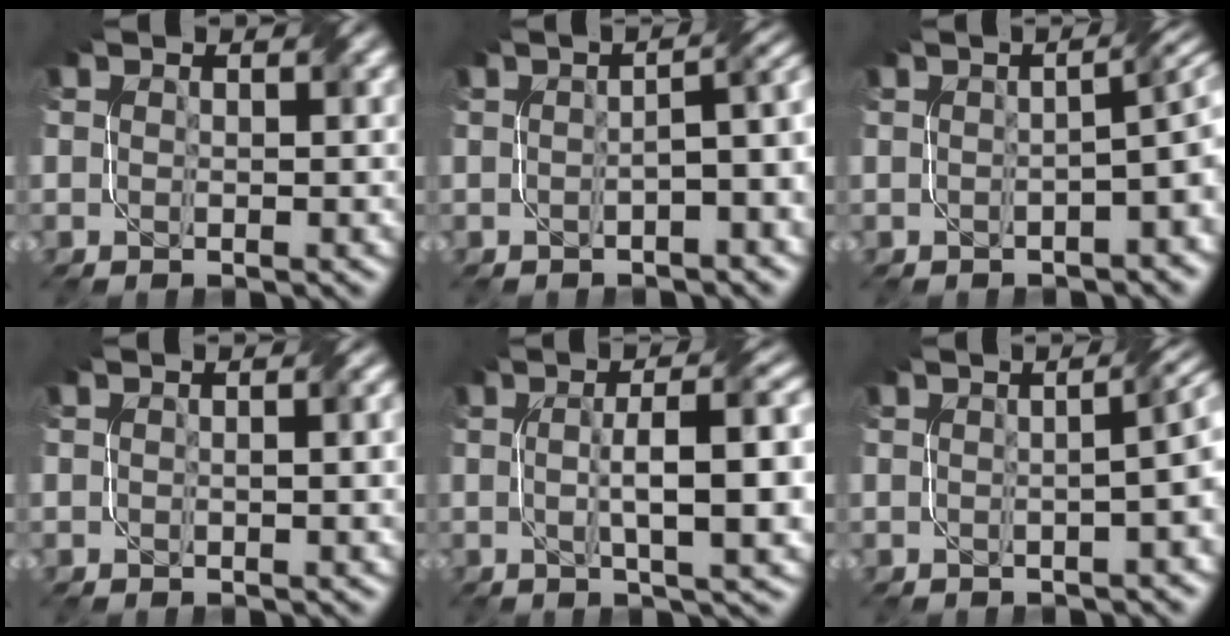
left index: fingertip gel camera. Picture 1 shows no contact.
{"total": 4.4, "force": [-0.9, 1.3, 4.1], "torque": [-0.046, 0.013, -0.012]}
{"total": 5.1, "force": [-0.9, 1.7, 4.7], "torque": [-0.043, 0.006, -0.015]}
{"total": 2.2, "force": [0.2, 0.8, 2.0], "torque": [-0.028, 0.003, 0.004]}
{"total": 9.1, "force": [0.5, 2.3, 8.8], "torque": [-0.119, 0.014, 0.006]}
{"total": 5.9, "force": [0.3, 2.7, 5.2], "torque": [-0.019, 0.023, -0.009]}